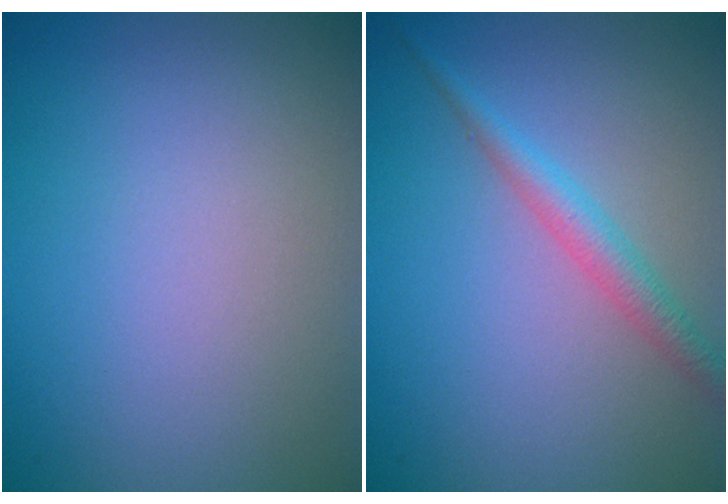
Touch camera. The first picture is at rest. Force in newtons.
{"total": 2.4, "press": 2.4, "slide": 0.1}